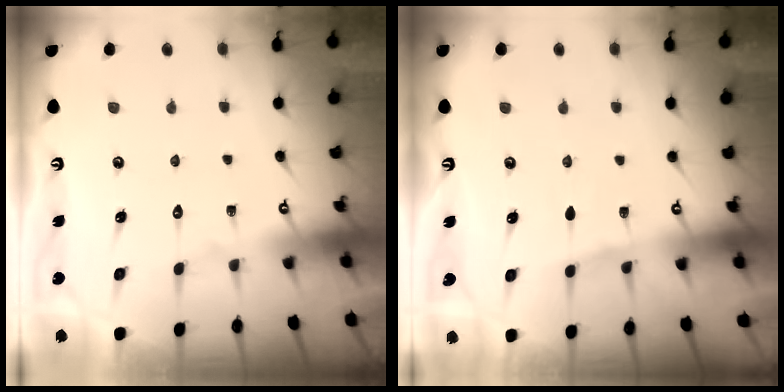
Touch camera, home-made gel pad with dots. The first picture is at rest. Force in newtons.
{"total": 3.0, "press": 2.9, "slide": 0.4}